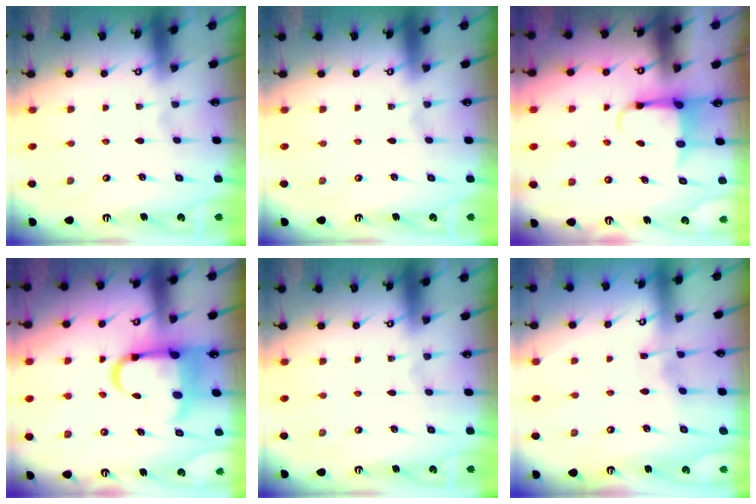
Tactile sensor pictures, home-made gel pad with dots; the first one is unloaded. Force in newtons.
{"total": 0.0}
{"total": 3.8, "press": 3.7, "slide": 0.7}
{"total": 13.3, "press": 12.9, "slide": 3.0}
{"total": 0.0}
{"total": 2.9, "press": 2.9, "slide": 0.2}